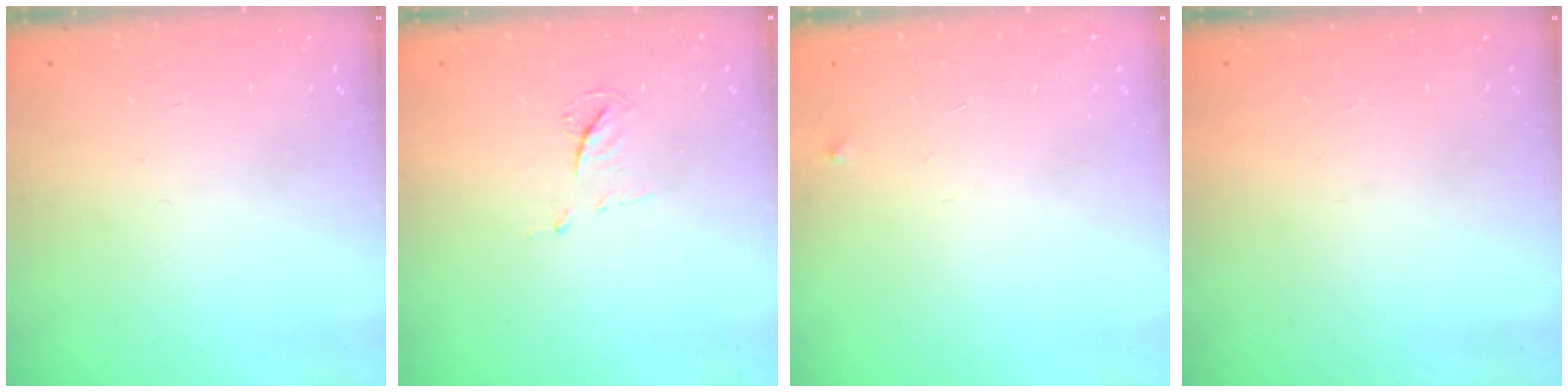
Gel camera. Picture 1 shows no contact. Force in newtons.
{"total": 5.6, "press": 5.6, "slide": 0.8}
{"total": 2.5, "press": 2.4, "slide": 0.4}
{"total": 1.5, "press": 1.5, "slide": 0.1}